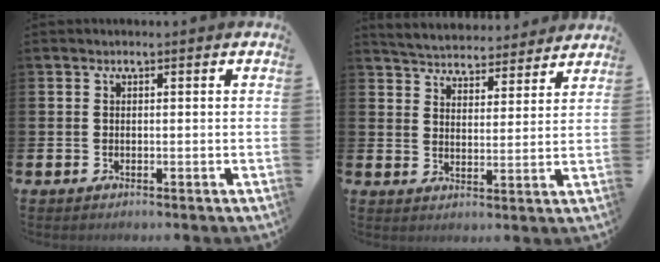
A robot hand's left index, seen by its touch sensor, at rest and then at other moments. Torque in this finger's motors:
{"motor_torque": [0.41, -0.68, 0.34, 0.10]}